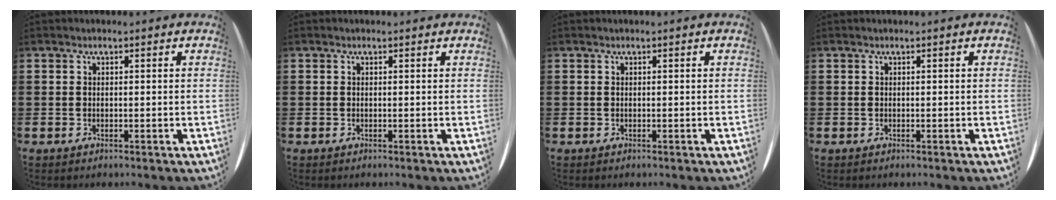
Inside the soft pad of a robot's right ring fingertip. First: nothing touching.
{"total": 0.0}
{"total": 0.0}
{"total": 0.0}